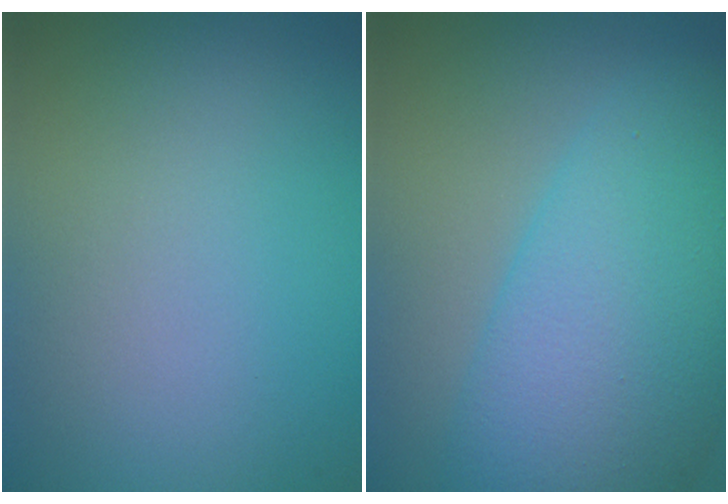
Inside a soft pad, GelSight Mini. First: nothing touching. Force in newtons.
{"total": 10.5, "press": 10.5, "slide": 0.3}